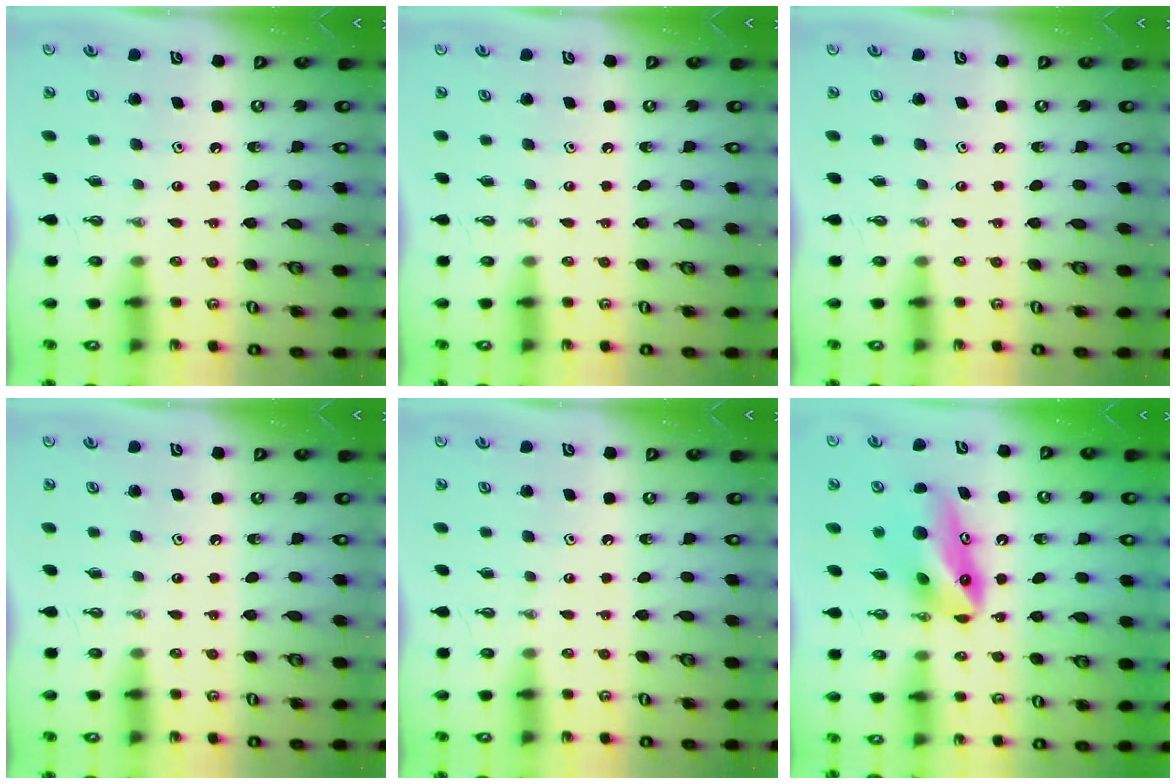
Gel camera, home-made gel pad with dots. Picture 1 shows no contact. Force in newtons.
{"total": 0.0}
{"total": 0.0}
{"total": 0.0}
{"total": 0.0}
{"total": 9.4, "press": 8.7, "slide": 3.6}